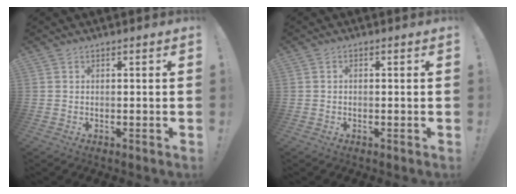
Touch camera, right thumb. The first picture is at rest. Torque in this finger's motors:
{"motor_torque": [-0.21, 0.05, -0.17, 0.09, 0.00]}